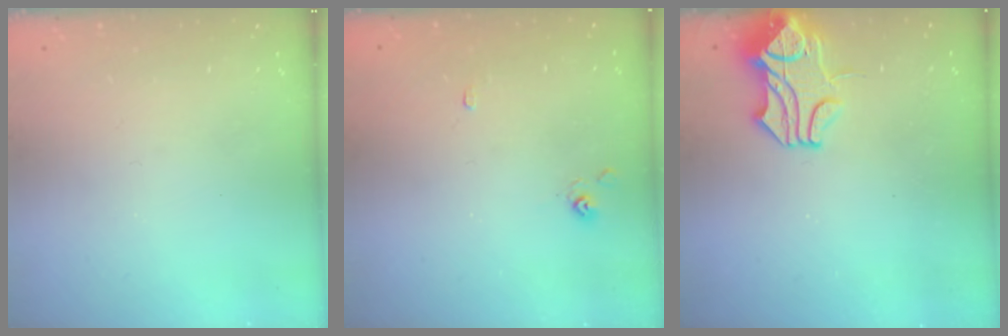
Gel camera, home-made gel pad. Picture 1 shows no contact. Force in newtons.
{"total": 3.7, "press": 3.7, "slide": 0.0}
{"total": 1.6, "press": 0.8, "slide": 1.4}